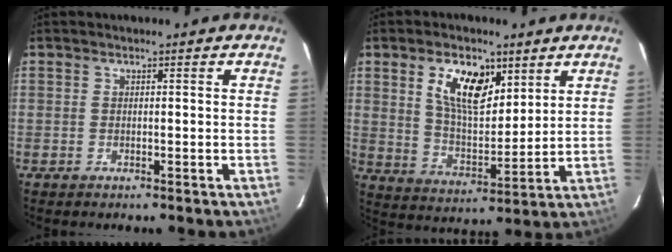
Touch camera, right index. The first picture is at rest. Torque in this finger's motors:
{"motor_torque": [0.64, 0.48, 0.34, 0.16]}